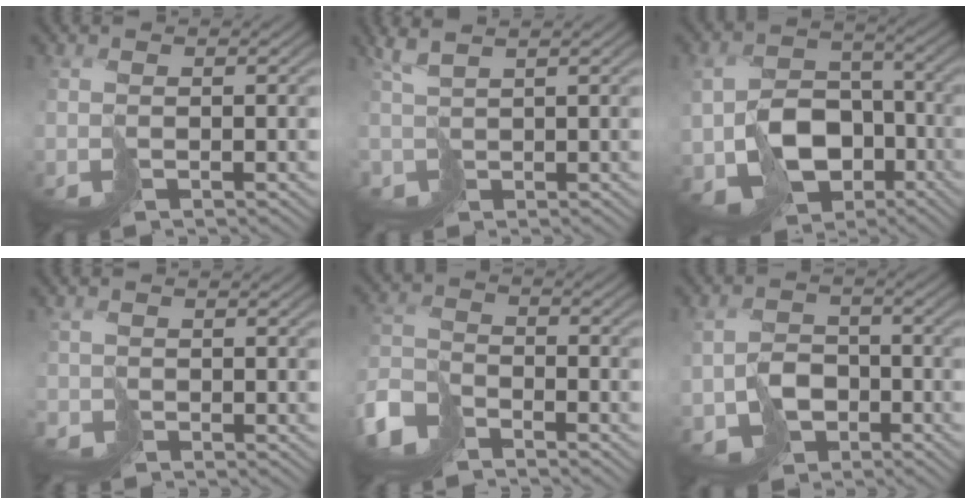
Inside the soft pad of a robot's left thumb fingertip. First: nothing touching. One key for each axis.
{"total": 1.7, "fx": 1.7, "fy": 0.0, "fz": -0.3, "tx": 0.001, "ty": 0.000, "tz": 0.037}
{"total": 9.9, "fx": -3.3, "fy": 7.8, "fz": 5.1, "tx": -0.102, "ty": -0.027, "tz": -0.054}
{"total": 1.4, "fx": -1.0, "fy": 0.1, "fz": -1.0, "tx": 0.020, "ty": -0.010, "tz": -0.021}
{"total": 5.9, "fx": -4.4, "fy": 3.1, "fz": 2.5, "tx": -0.069, "ty": -0.014, "tz": -0.100}
{"total": 3.5, "fx": -1.2, "fy": 3.2, "fz": 0.5, "tx": -0.009, "ty": -0.003, "tz": -0.021}